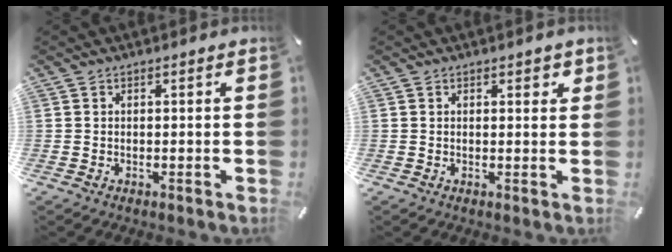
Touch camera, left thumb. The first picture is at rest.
{"total": 1.3, "force": [0.7, 0.8, 0.8], "torque": [-0.001, -0.004, 0.010]}